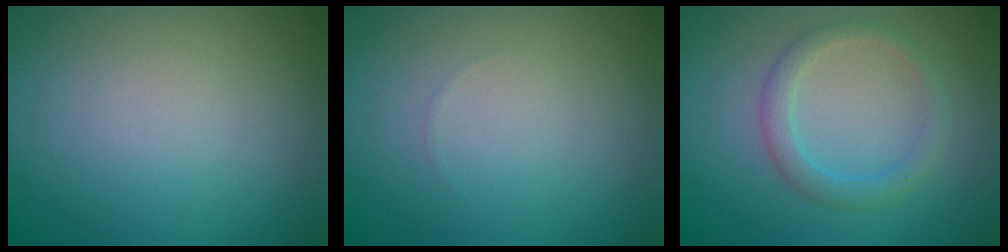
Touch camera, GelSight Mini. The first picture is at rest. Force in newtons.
{"total": 0.0}
{"total": 2.3, "press": 2.3, "slide": 0.1}